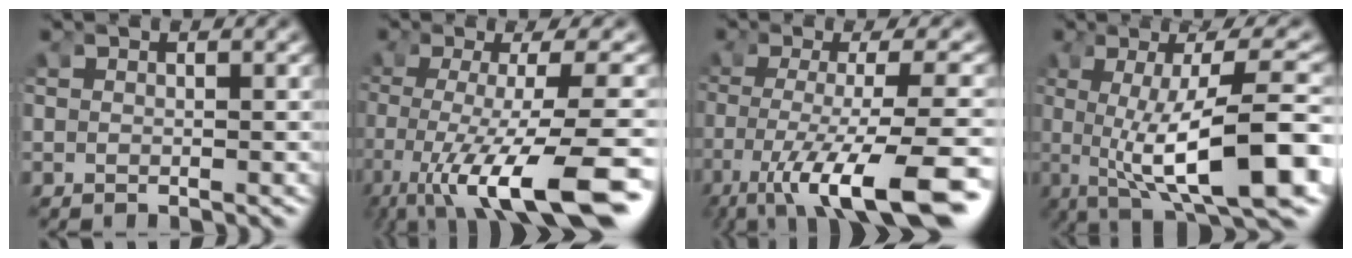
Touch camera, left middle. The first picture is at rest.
{"total": 9.5, "force": [-4.6, 2.7, 7.9], "torque": [-0.145, -0.032, -0.046]}
{"total": 9.9, "force": [-5.5, 2.8, 7.8], "torque": [-0.136, -0.033, -0.062]}
{"total": 10.9, "force": [-2.0, 3.2, 10.2], "torque": [-0.152, -0.021, -0.015]}